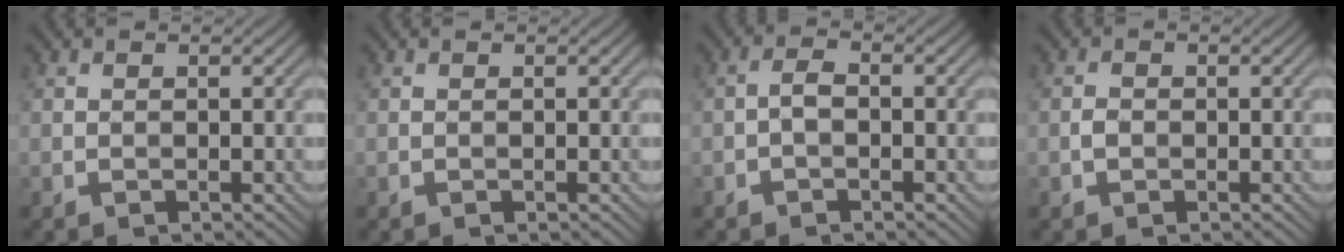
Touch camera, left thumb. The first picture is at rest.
{"total": 0.0}
{"total": 1.9, "force": [-0.7, 1.0, 1.5], "torque": [-0.029, 0.006, -0.020]}
{"total": 1.2, "force": [-0.4, 1.0, 0.6], "torque": [-0.012, -0.001, -0.012]}